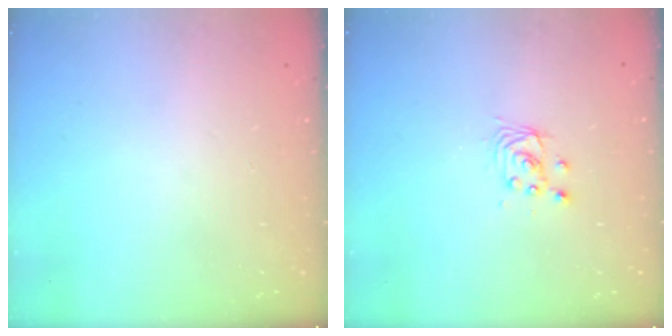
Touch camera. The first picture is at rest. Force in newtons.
{"total": 2.9, "press": 2.9, "slide": 0.0}